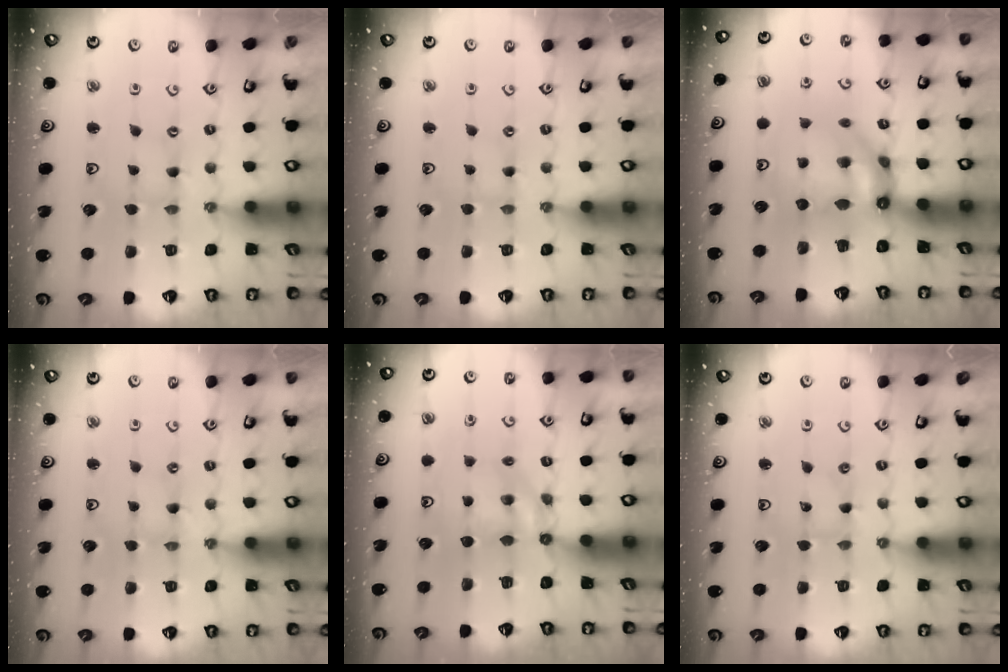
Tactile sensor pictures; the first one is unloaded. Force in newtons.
{"total": 0.5, "press": 0.5, "slide": 0.1}
{"total": 9.4, "press": 9.4, "slide": 1.0}
{"total": 0.0}
{"total": 5.5, "press": 5.5, "slide": 0.1}
{"total": 0.0}